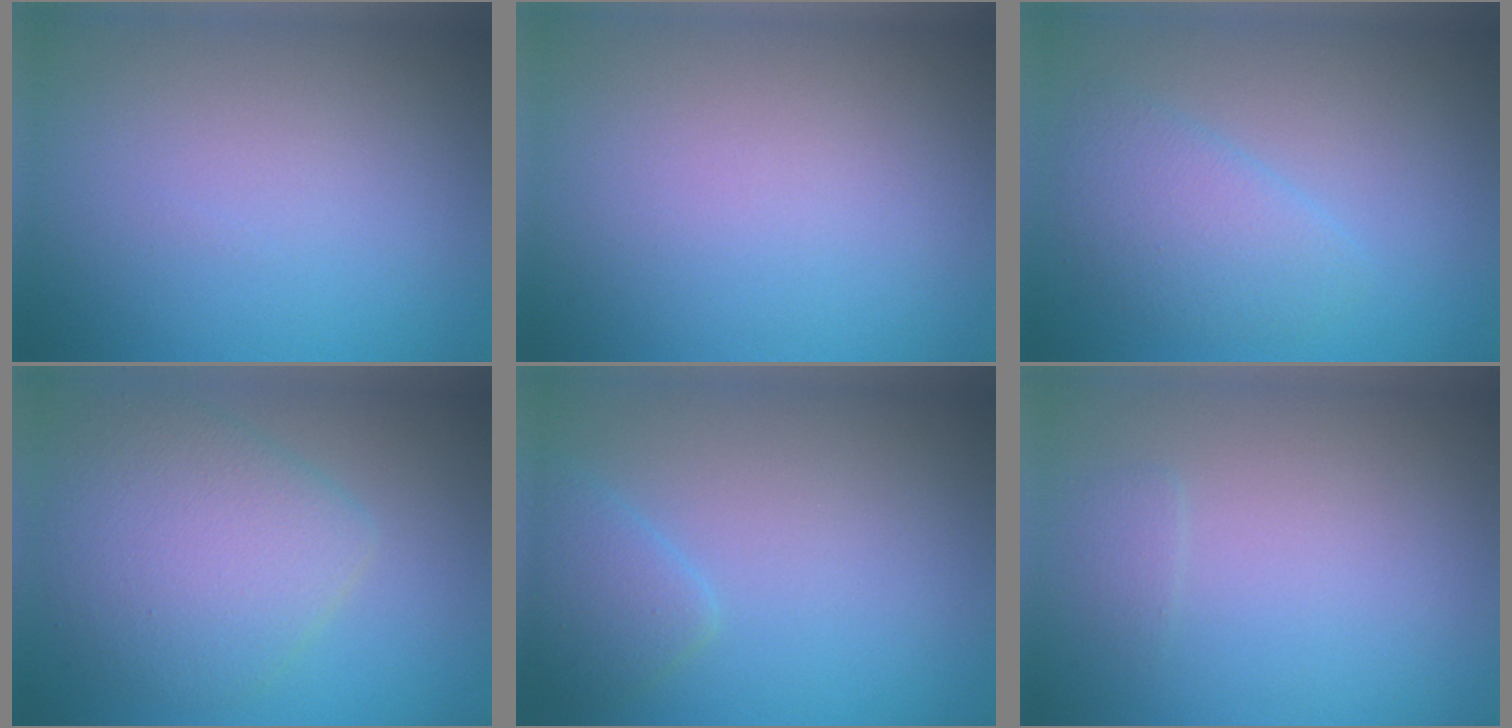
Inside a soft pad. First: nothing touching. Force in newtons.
{"total": 0.0}
{"total": 3.1, "press": 3.1, "slide": 0.1}
{"total": 5.9, "press": 5.9, "slide": 0.2}
{"total": 2.2, "press": 2.2, "slide": 0.1}
{"total": 0.7, "press": 0.7, "slide": 0.2}